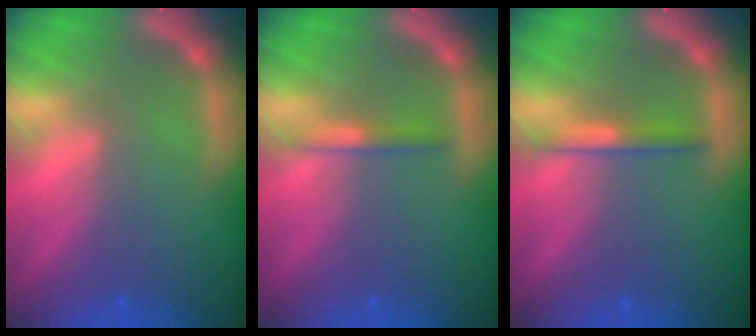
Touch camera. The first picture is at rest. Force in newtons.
{"total": 1.4}
{"total": 2.0}